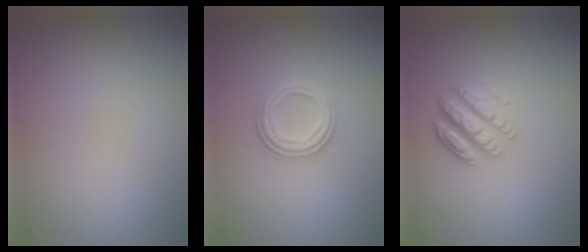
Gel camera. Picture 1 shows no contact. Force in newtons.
{"total": 3.5, "press": 3.0, "slide": 1.8}
{"total": 4.9, "press": 3.4, "slide": 3.5}